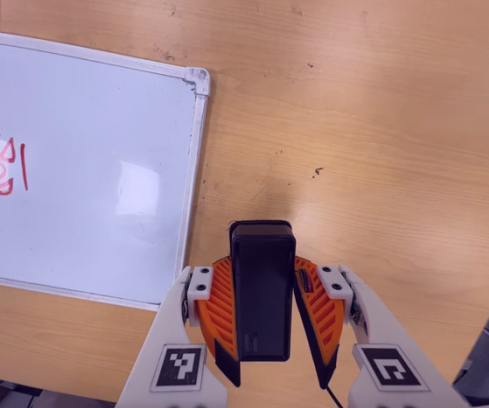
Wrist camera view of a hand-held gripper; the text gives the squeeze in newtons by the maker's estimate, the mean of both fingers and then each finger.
{"total": 6.4, "left": 5.1, "right": 7.7}